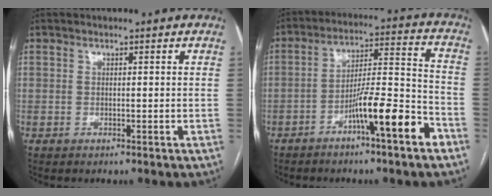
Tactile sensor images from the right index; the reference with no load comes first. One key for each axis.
{"total": 11.8, "fx": -6.5, "fy": 0.5, "fz": 9.9, "tx": -0.157, "ty": 0.009, "tz": -0.107}